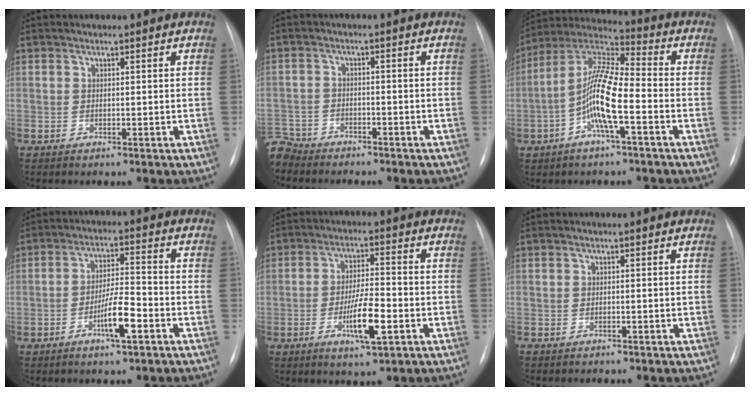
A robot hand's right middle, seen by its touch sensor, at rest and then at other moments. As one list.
[{"total": 7.7, "force": [-6.9, 3.3, 0.9], "torque": [-0.027, -0.003, -0.117]}, {"total": 11.6, "force": [-3.0, 2.0, 11.0], "torque": [-0.227, 0.013, -0.062]}, {"total": 6.5, "force": [-2.9, 0.9, 5.8], "torque": [-0.111, 0.002, -0.053]}, {"total": 7.5, "force": [-2.5, 1.3, 6.9], "torque": [-0.129, -0.006, -0.043]}, {"total": 0.0}]